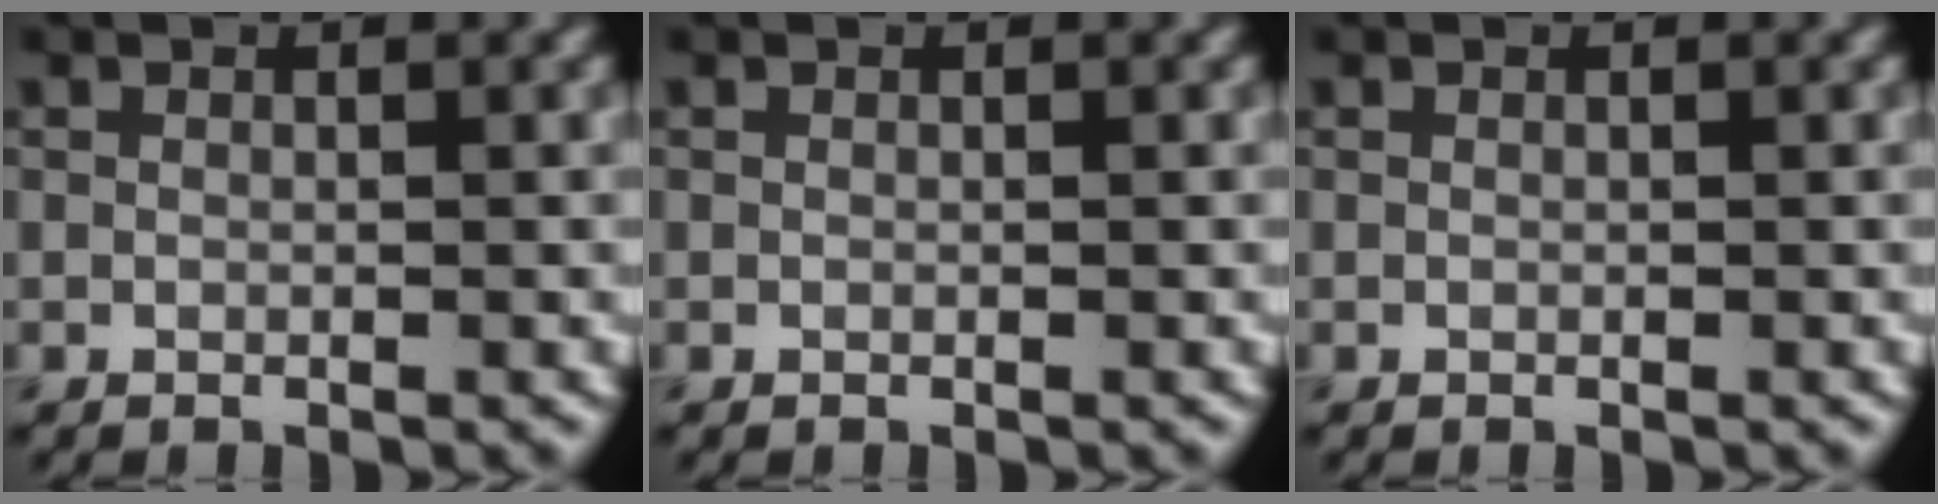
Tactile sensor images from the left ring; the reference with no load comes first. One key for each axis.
{"total": 0.0}
{"total": 0.0}